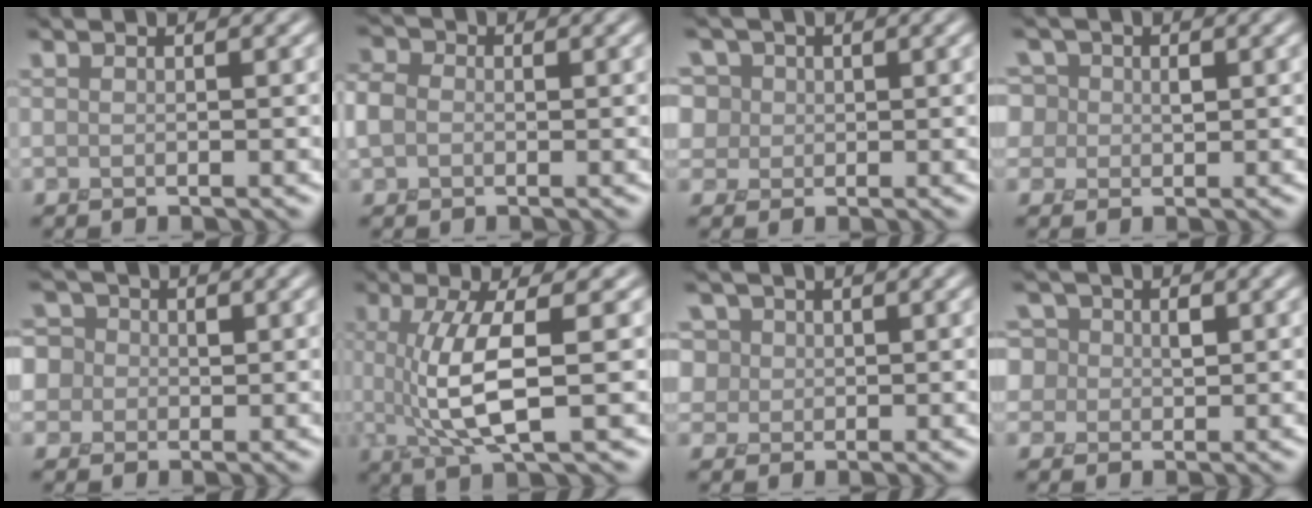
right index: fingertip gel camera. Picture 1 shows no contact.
{"total": 1.8, "force": [-0.3, 1.6, 0.6], "torque": [-0.014, 0.000, -0.012]}
{"total": 5.4, "force": [2.4, 4.4, 1.9], "torque": [-0.047, 0.020, 0.024]}
{"total": 4.3, "force": [1.7, 3.6, 1.7], "torque": [-0.026, 0.014, 0.012]}
{"total": 5.7, "force": [1.0, 5.3, 1.8], "torque": [-0.033, 0.039, -0.014]}
{"total": 6.3, "force": [0.0, 1.5, 6.1], "torque": [-0.118, -0.006, 0.009]}
{"total": 4.5, "force": [2.0, 3.7, 1.4], "torque": [-0.039, 0.014, 0.026]}
{"total": 5.1, "force": [1.8, 4.2, 2.1], "torque": [-0.028, 0.023, 0.007]}